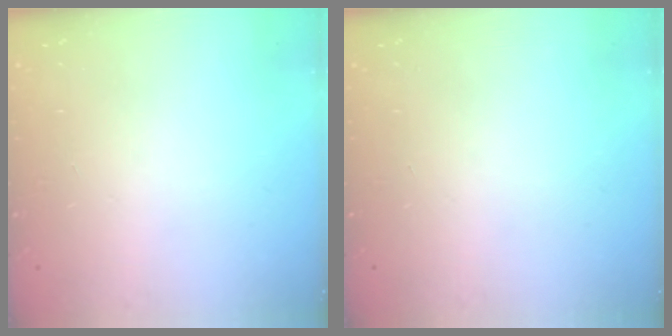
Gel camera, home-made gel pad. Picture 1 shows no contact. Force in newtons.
{"total": 0.0}